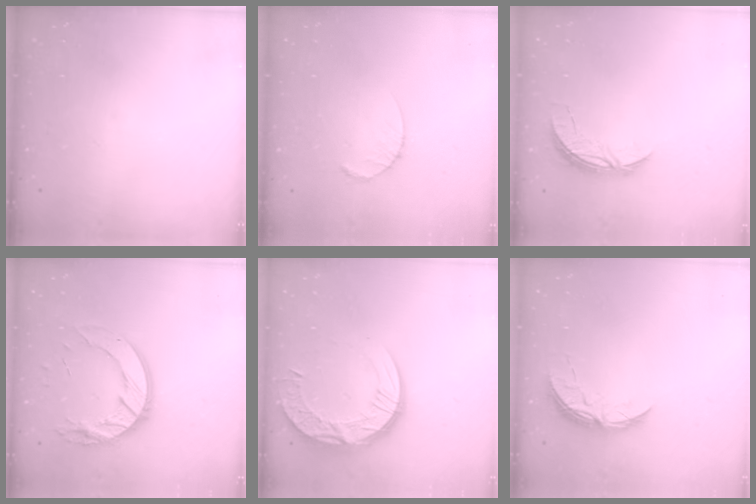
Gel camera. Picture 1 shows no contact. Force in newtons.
{"total": 2.6, "press": 2.6, "slide": 0.4}
{"total": 5.5, "press": 5.5, "slide": 0.3}
{"total": 14.7, "press": 14.6, "slide": 1.3}
{"total": 19.5, "press": 19.4, "slide": 1.5}
{"total": 5.9, "press": 5.9, "slide": 0.5}